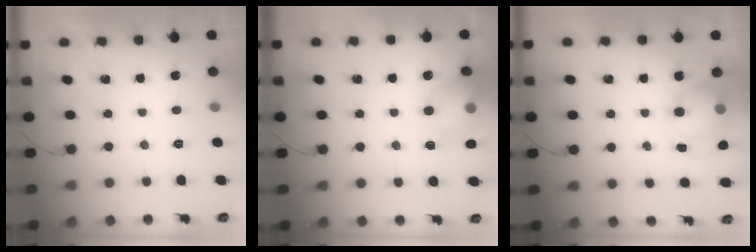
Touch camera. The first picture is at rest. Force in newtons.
{"total": 11.8, "press": 11.6, "slide": 1.8}
{"total": 7.6, "press": 7.5, "slide": 0.9}